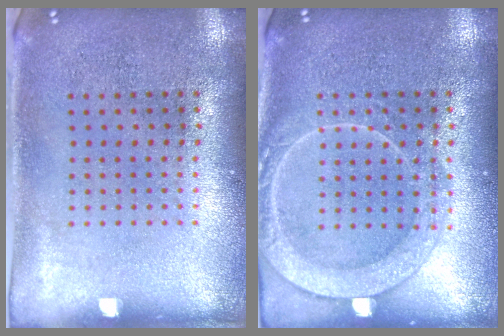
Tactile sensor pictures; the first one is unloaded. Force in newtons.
{"total": 3.0, "press": 2.9, "slide": 0.5}